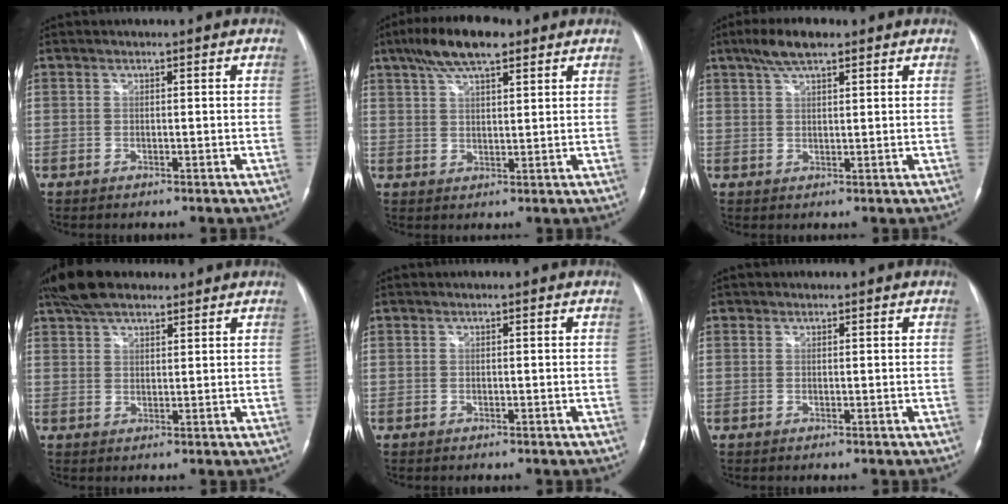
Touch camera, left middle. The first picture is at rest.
{"total": 9.5, "force": [6.3, 2.7, 6.5], "torque": [-0.121, 0.021, 0.108]}
{"total": 5.7, "force": [3.9, 1.6, 3.8], "torque": [-0.080, 0.017, 0.070]}
{"total": 8.8, "force": [6.9, 3.4, 4.2], "torque": [-0.078, 0.031, 0.125]}
{"total": 0.0}
{"total": 0.6, "force": [0.4, 0.4, 0.0], "torque": [0.002, 0.001, 0.005]}